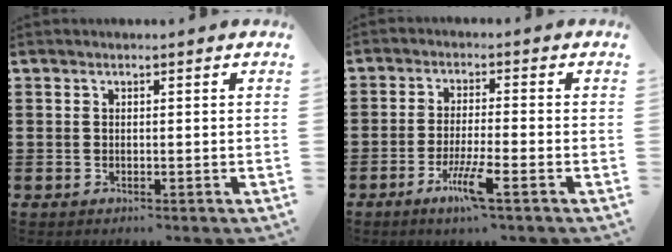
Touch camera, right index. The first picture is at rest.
{"total": 5.8, "force": [-3.2, 0.2, 4.8], "torque": [-0.104, -0.016, -0.062]}